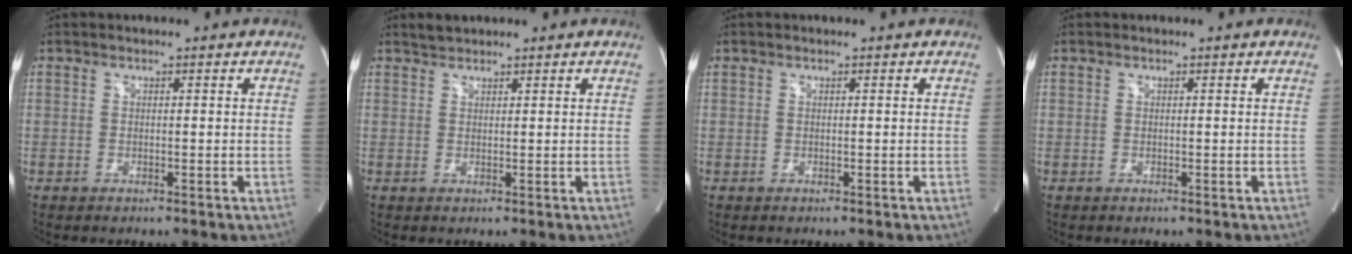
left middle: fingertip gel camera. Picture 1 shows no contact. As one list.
[{"total": 1.3, "force": [1.3, 0.3, 0.2], "torque": [-0.012, 0.007, 0.028]}, {"total": 0.0}, {"total": 0.0}]